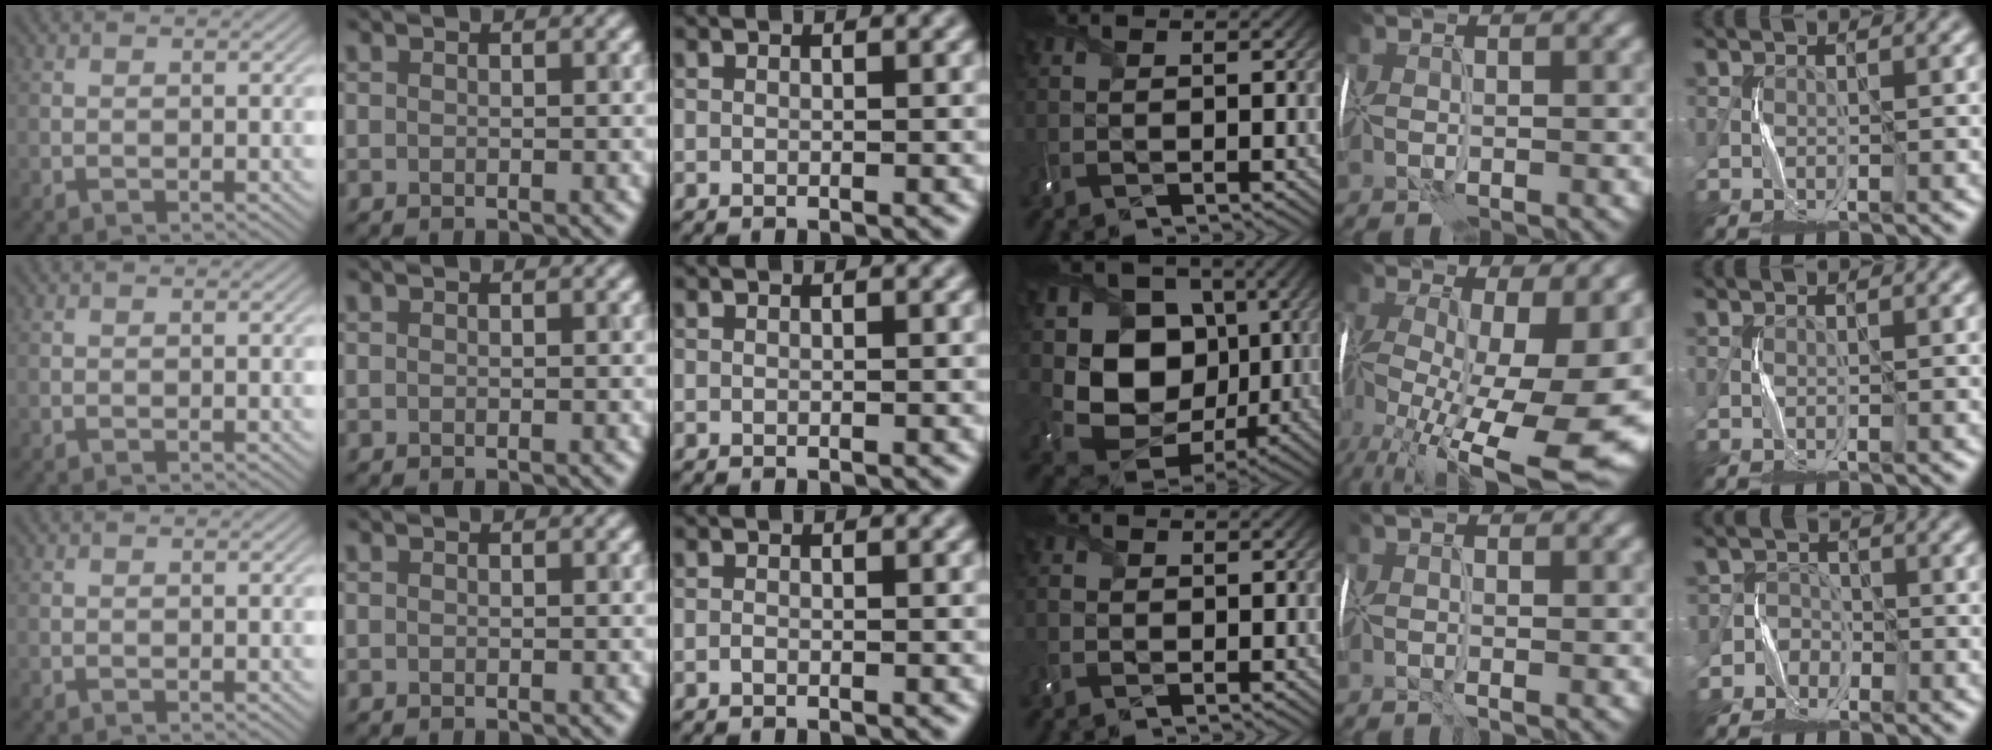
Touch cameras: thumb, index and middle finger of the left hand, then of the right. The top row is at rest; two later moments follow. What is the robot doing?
{"motion": "wrap", "object": "receipt paper"}